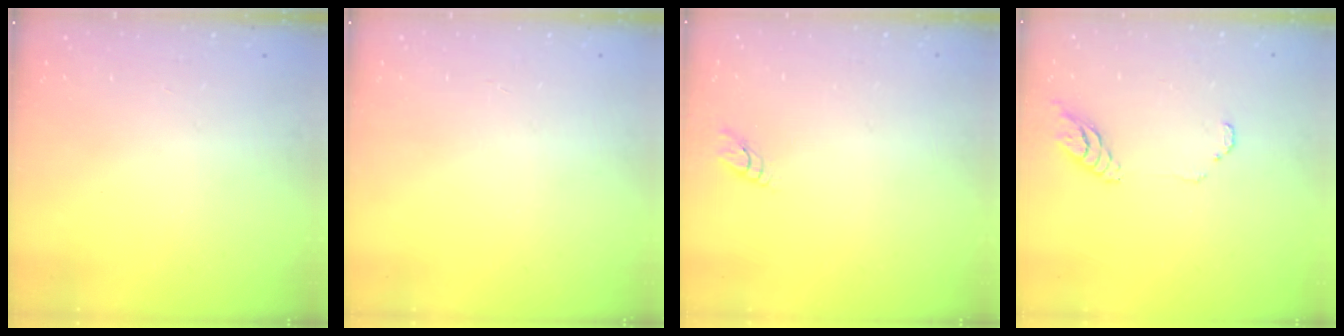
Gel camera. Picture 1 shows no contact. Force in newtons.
{"total": 0.0}
{"total": 2.6, "press": 2.6, "slide": 0.3}
{"total": 6.3, "press": 6.3, "slide": 0.3}